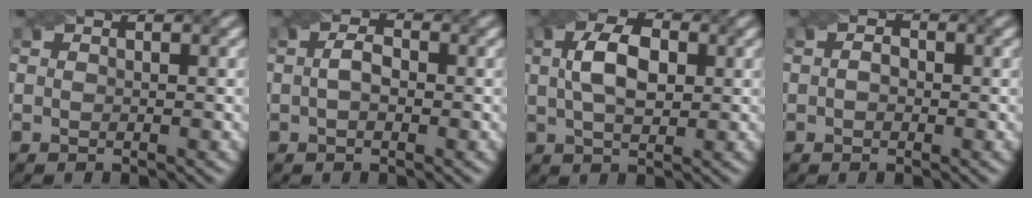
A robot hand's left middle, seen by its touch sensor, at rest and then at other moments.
{"total": 2.1, "force": [-0.1, 1.2, 1.7], "torque": [-0.033, 0.004, -0.004]}
{"total": 5.5, "force": [1.1, 3.0, 4.4], "torque": [-0.086, 0.009, 0.016]}
{"total": 1.7, "force": [0.2, 1.2, 1.1], "torque": [-0.015, -0.002, -0.009]}